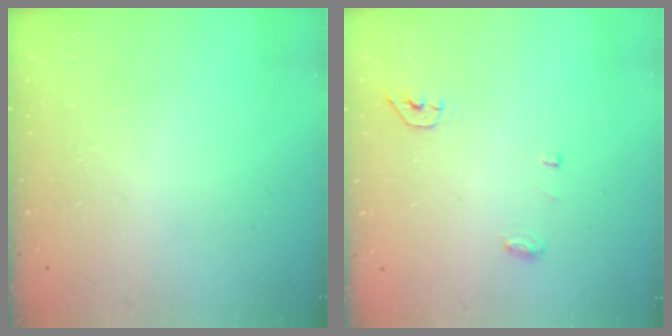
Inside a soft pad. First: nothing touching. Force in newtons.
{"total": 4.3, "press": 4.2, "slide": 1.0}